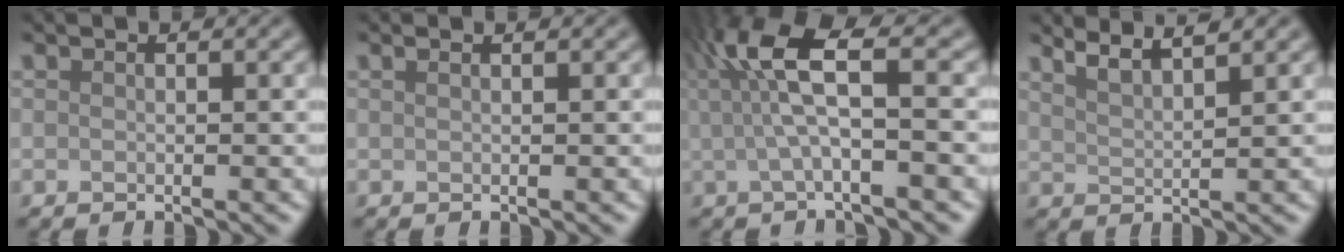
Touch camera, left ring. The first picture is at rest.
{"total": 1.1, "force": [0.7, 0.4, 0.8], "torque": [-0.006, -0.002, 0.002]}
{"total": 6.2, "force": [1.3, 1.5, 5.9], "torque": [-0.124, 0.012, 0.020]}
{"total": 4.3, "force": [3.6, 0.9, 2.2], "torque": [-0.015, 0.017, 0.037]}